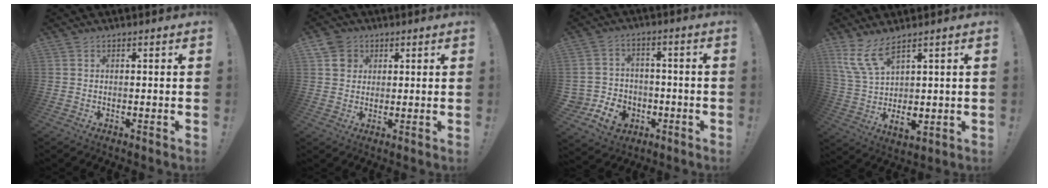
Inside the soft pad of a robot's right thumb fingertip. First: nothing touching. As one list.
[{"total": 6.4, "force": [3.2, 5.2, 2.0], "torque": [-0.039, -0.006, 0.064]}, {"total": 10.2, "force": [-4.1, 8.4, 4.1], "torque": [-0.083, 0.027, -0.066]}, {"total": 10.8, "force": [5.5, 4.1, 8.4], "torque": [-0.166, -0.033, 0.106]}]